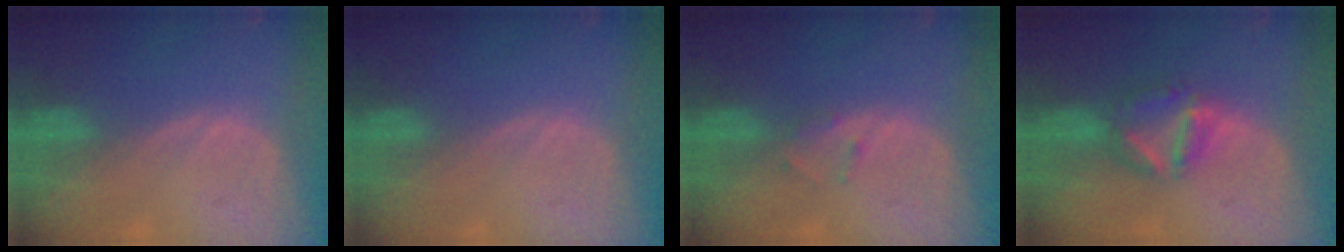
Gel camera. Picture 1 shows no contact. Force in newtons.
{"total": 0.0}
{"total": 1.3, "press": 1.3, "slide": 0.4}
{"total": 6.2, "press": 5.6, "slide": 2.7}